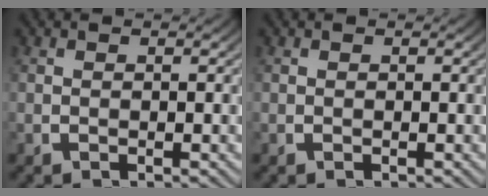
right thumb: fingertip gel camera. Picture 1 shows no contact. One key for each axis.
{"total": 0.0}